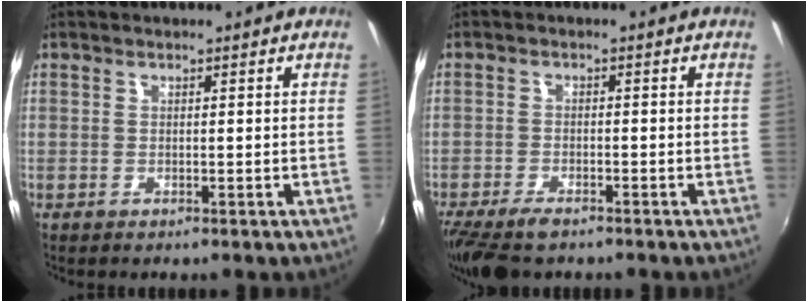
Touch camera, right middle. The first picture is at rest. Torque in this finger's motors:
{"motor_torque": [0.83, -0.67, 0.06, 0.08]}